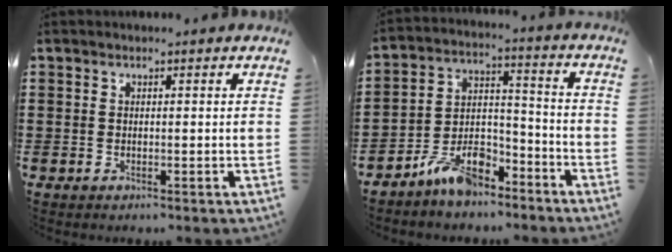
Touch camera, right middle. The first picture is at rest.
{"total": 9.1, "force": [-7.9, 3.1, 3.4], "torque": [-0.064, 0.025, -0.150]}